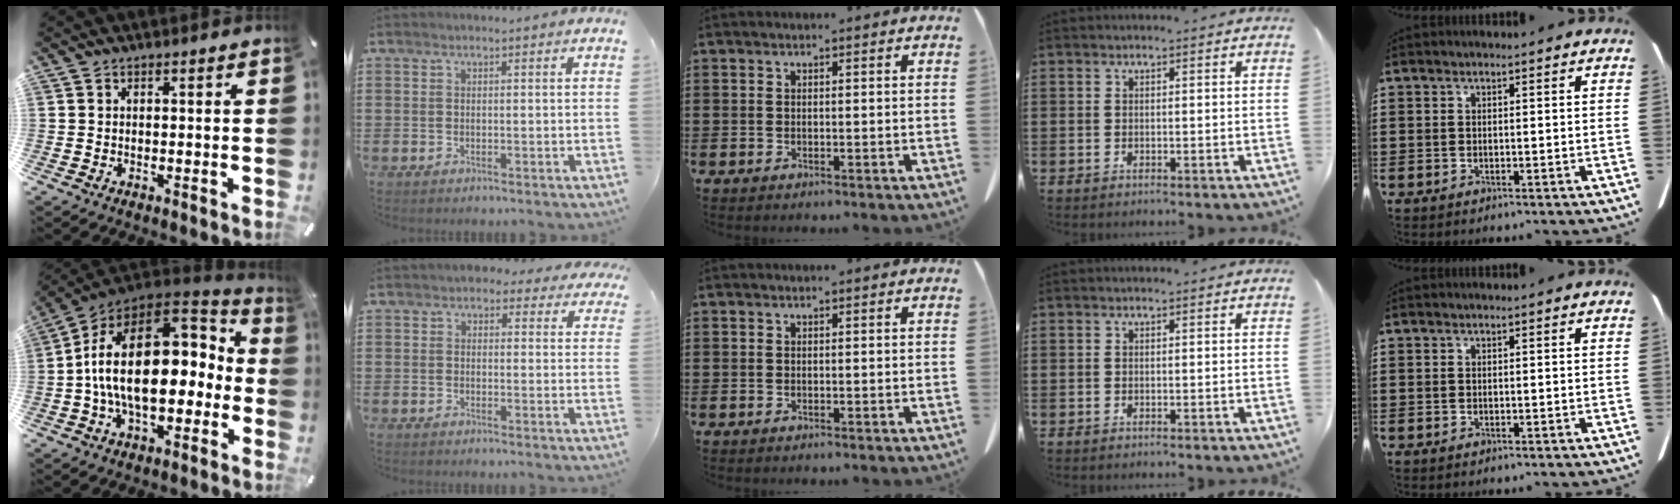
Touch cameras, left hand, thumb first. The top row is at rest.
{"thumb": {"total": 23.7, "force": [0.9, 13.6, 19.4], "torque": [-0.344, -0.007, 0.021]}, "index": {"total": 2.7, "force": [1.9, 1.7, 0.9], "torque": [-0.020, 0.005, 0.032]}}